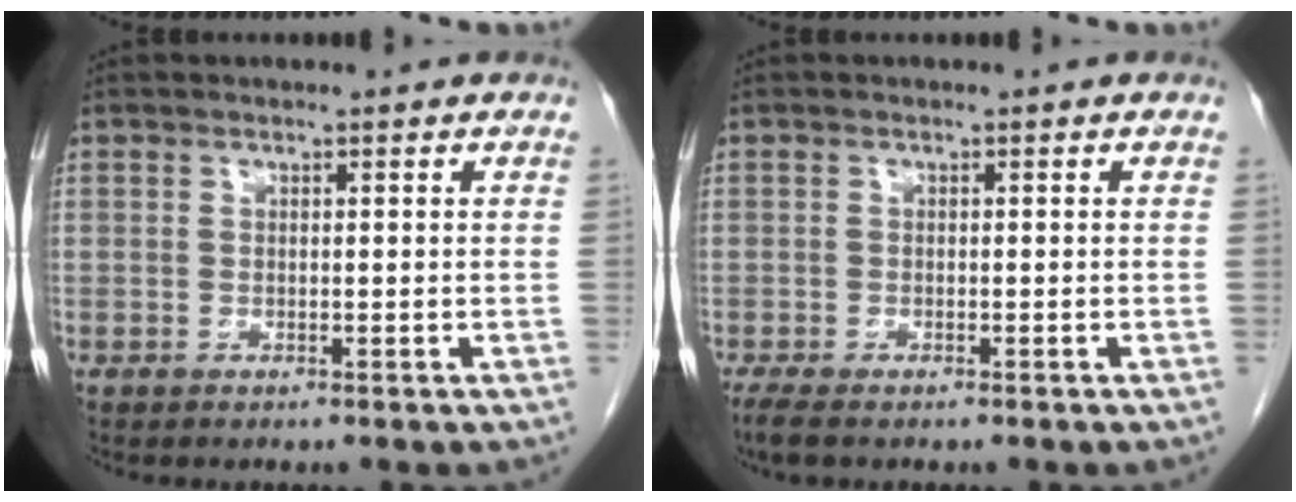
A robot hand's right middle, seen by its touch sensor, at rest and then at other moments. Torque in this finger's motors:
{"motor_torque": [0.37, -0.19, 0.01, 0.02]}